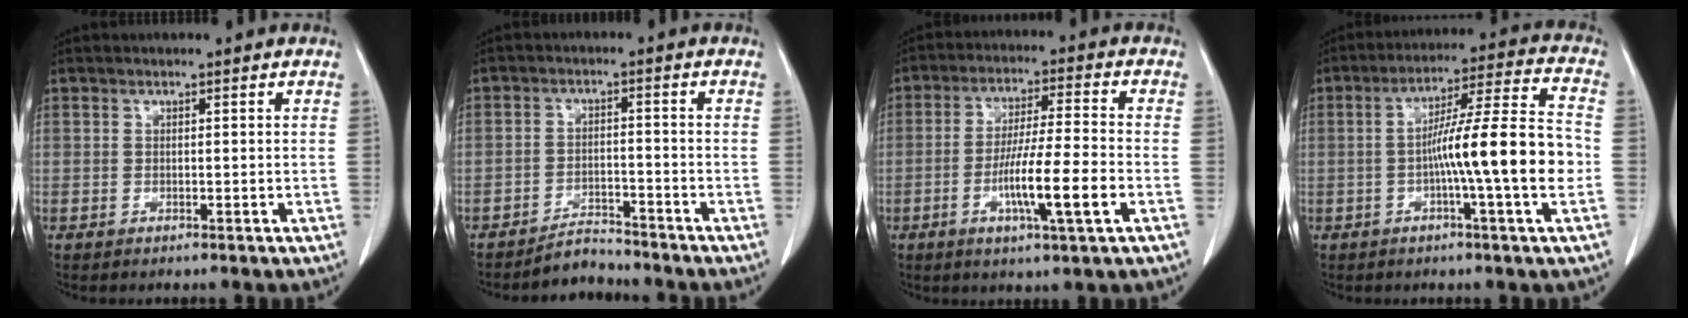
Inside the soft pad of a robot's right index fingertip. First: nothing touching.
{"total": 3.8, "force": [-3.7, 0.7, -0.1], "torque": [0.000, -0.006, -0.061]}
{"total": 10.7, "force": [-3.4, 0.1, 10.1], "torque": [-0.184, -0.010, -0.063]}
{"total": 14.1, "force": [-2.6, -0.6, 13.9], "torque": [-0.225, 0.010, -0.048]}